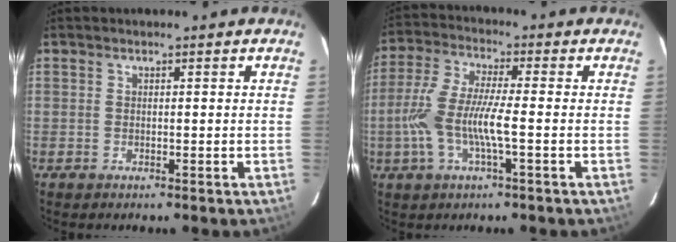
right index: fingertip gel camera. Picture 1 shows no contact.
{"total": 10.7, "force": [-2.4, 1.8, 10.2], "torque": [-0.221, -0.001, -0.046]}